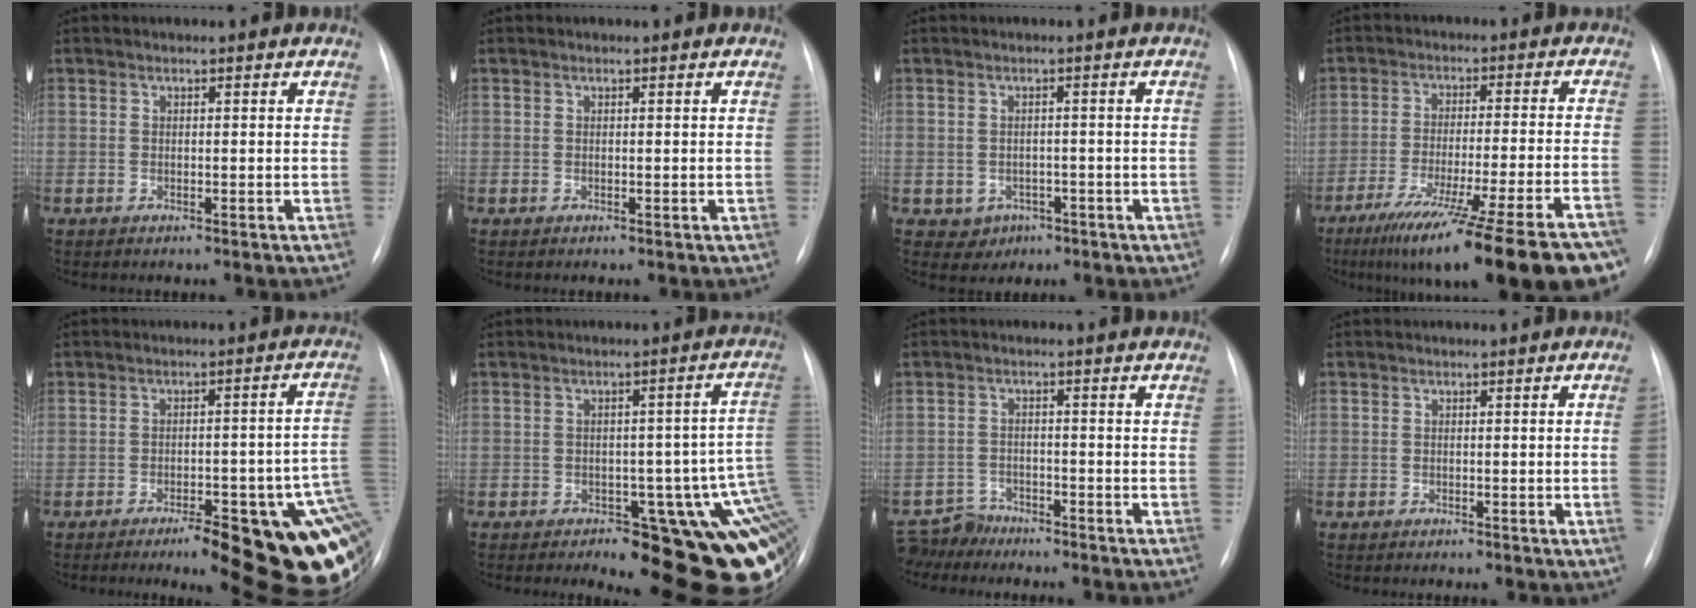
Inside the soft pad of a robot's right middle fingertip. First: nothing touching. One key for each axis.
{"total": 0.0}
{"total": 3.7, "fx": -1.4, "fy": 3.4, "fz": 0.8, "tx": -0.011, "ty": 0.012, "tz": -0.003}
{"total": 25.5, "fx": -18.8, "fy": 1.5, "fz": 17.1, "tx": -0.184, "ty": -0.038, "tz": -0.274}
{"total": 22.2, "fx": -9.8, "fy": 4.9, "fz": 19.2, "tx": -0.124, "ty": 0.015, "tz": -0.114}
{"total": 21.5, "fx": -8.7, "fy": 7.2, "fz": 18.3, "tx": -0.117, "ty": 0.011, "tz": -0.100}
{"total": 4.3, "fx": -4.0, "fy": 1.1, "fz": -1.0, "tx": 0.018, "ty": -0.004, "tz": -0.073}
{"total": 1.7, "fx": -0.5, "fy": -0.3, "fz": 1.6, "tx": -0.025, "ty": 0.002, "tz": -0.010}